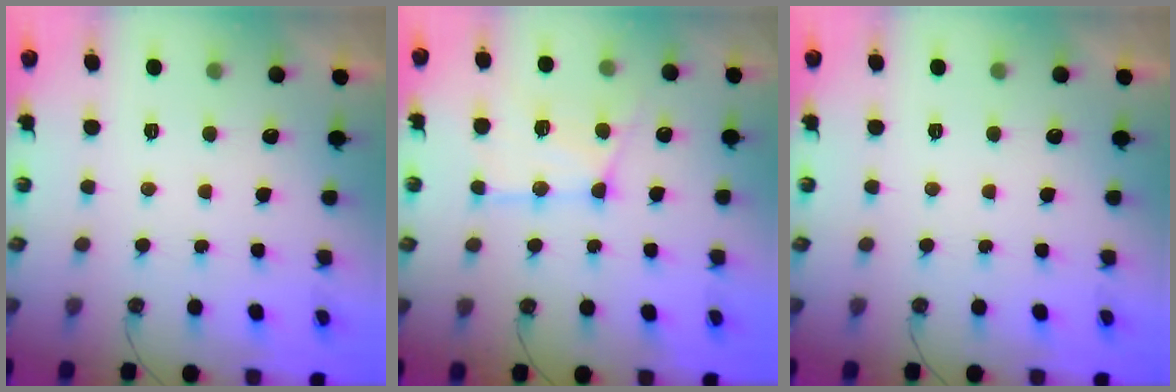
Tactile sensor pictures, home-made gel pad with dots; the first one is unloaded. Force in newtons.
{"total": 14.5, "press": 14.5, "slide": 1.1}
{"total": 0.0}